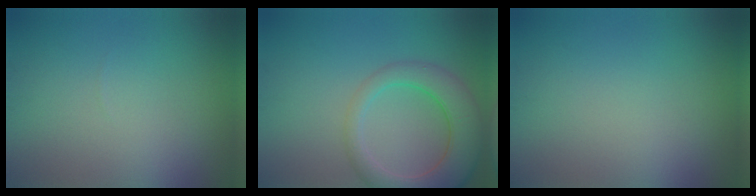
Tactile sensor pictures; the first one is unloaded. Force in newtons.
{"total": 6.4, "press": 6.3, "slide": 0.7}
{"total": 0.0}